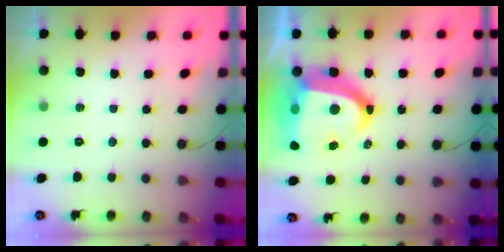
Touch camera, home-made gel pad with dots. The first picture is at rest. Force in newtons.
{"total": 22.5, "press": 22.3, "slide": 3.1}